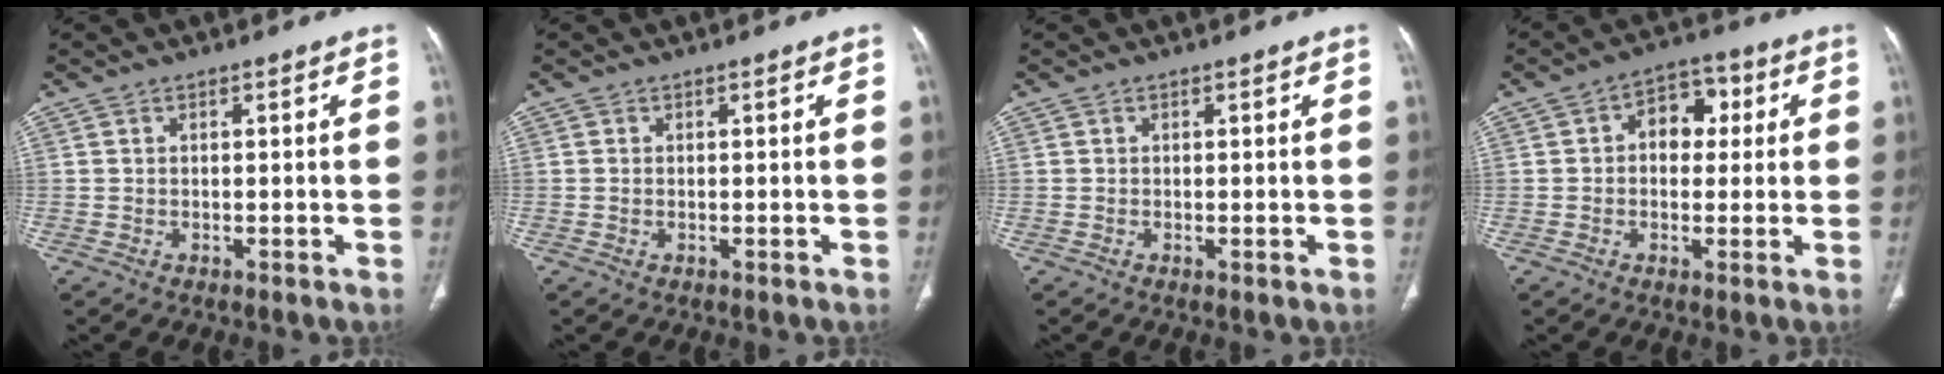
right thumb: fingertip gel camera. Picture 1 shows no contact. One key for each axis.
{"total": 0.0}
{"total": 0.0}
{"total": 7.8, "fx": 1.5, "fy": 5.6, "fz": 5.3, "tx": -0.037, "ty": 0.016, "tz": 0.014}